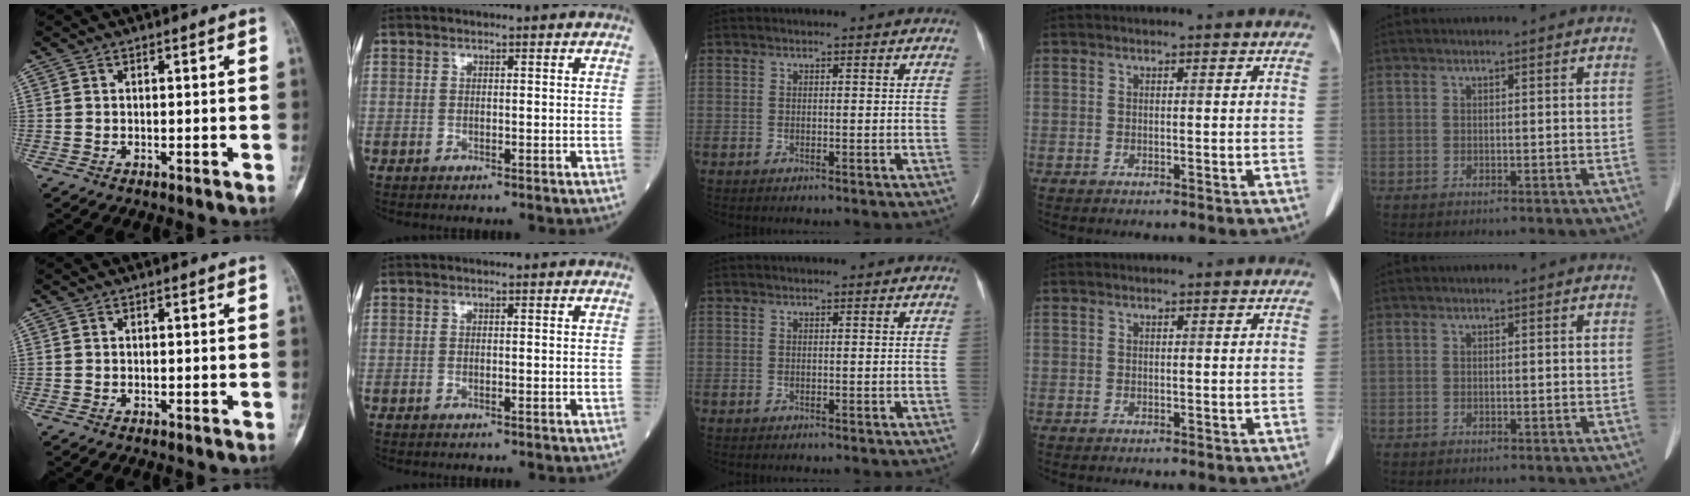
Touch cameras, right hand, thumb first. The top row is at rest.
{}